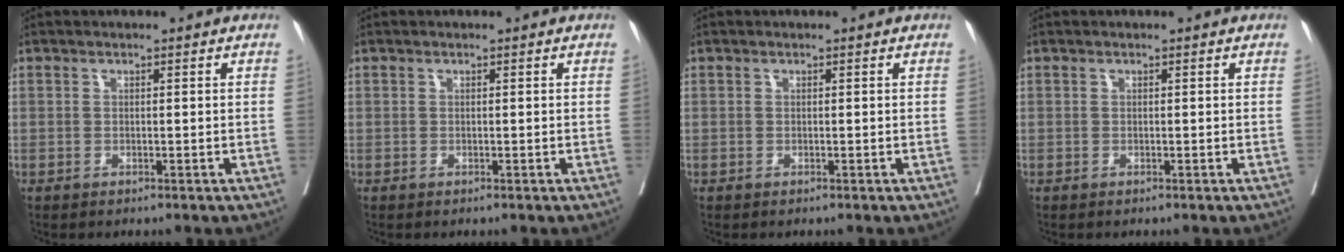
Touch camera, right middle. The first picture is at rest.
{"total": 0.0}
{"total": 0.0}
{"total": 0.0}